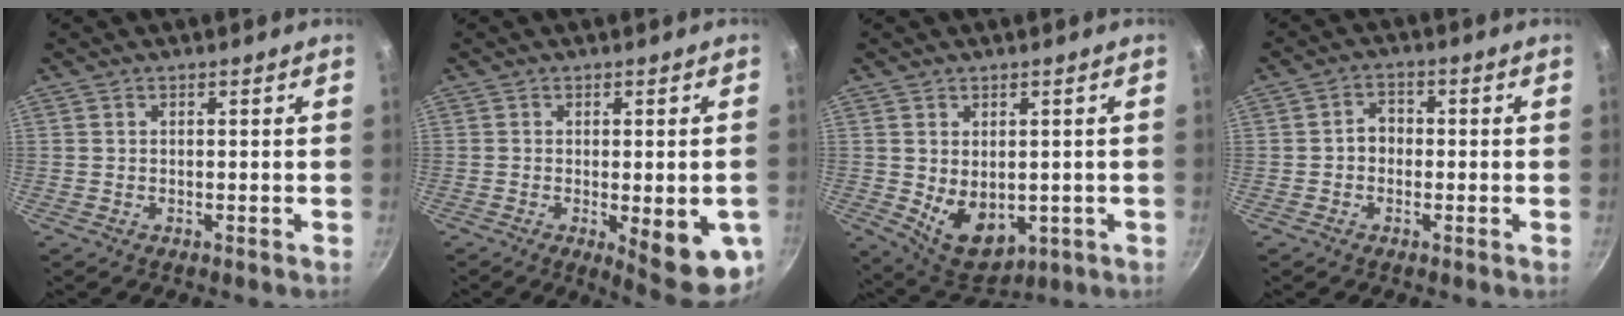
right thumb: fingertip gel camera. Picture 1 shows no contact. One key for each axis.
{"total": 12.3, "fx": -3.2, "fy": 3.6, "fz": 11.3, "tx": -0.122, "ty": -0.007, "tz": -0.031}
{"total": 9.4, "fx": -0.7, "fy": 6.5, "fz": 6.8, "tx": -0.085, "ty": -0.016, "tz": 0.015}
{"total": 3.4, "fx": -0.5, "fy": 2.8, "fz": 1.9, "tx": -0.010, "ty": 0.012, "tz": -0.013}